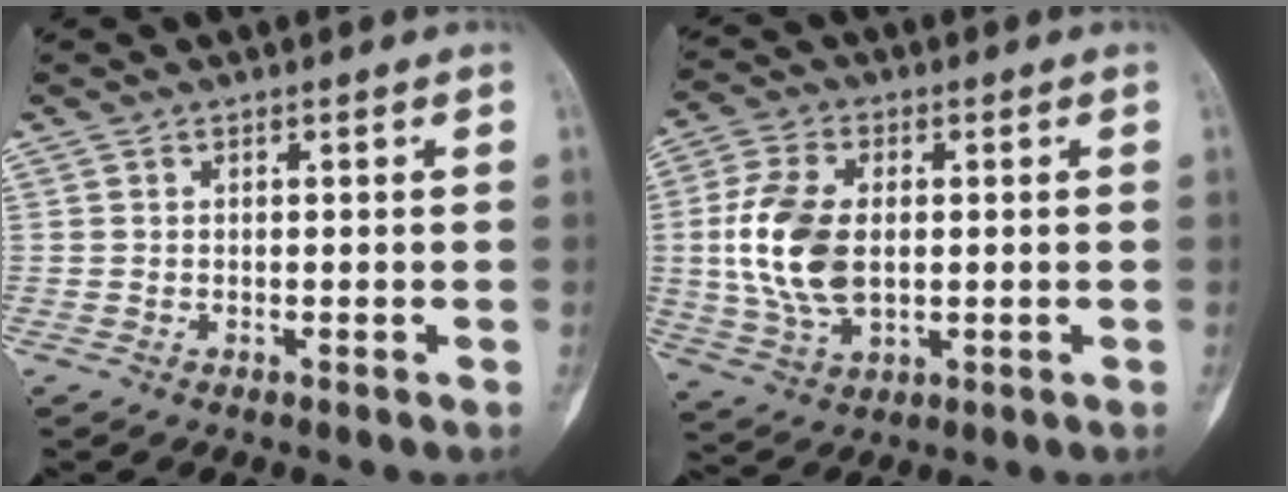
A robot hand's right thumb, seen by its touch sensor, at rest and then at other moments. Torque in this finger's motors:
{"motor_torque": [0.99, 0.96, 0.67, -0.51, 0.37]}